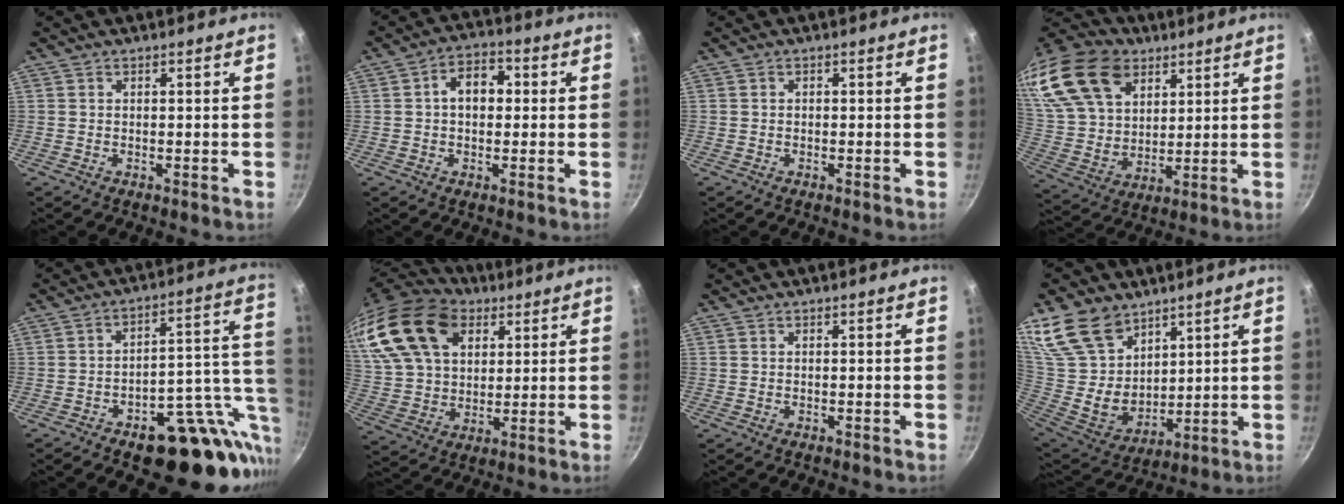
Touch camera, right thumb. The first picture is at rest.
{"total": 7.4, "force": [0.8, 5.2, 5.3], "torque": [-0.049, 0.020, 0.002]}
{"total": 0.6, "force": [-0.1, 0.5, 0.2], "torque": [-0.003, 0.003, -0.002]}
{"total": 23.4, "force": [12.6, 15.6, 12.1], "torque": [-0.232, -0.037, 0.251]}
{"total": 18.3, "force": [-7.3, 9.9, 13.6], "torque": [-0.103, 0.038, -0.093]}
{"total": 23.7, "force": [11.9, 15.6, 13.5], "torque": [-0.271, -0.005, 0.222]}
{"total": 0.0}
{"total": 18.6, "force": [11.7, 12.2, 7.7], "torque": [-0.125, -0.058, 0.240]}